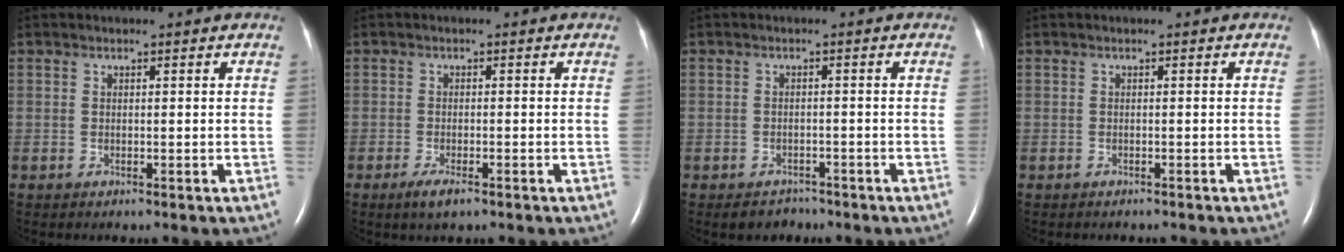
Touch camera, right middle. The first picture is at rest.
{"total": 2.7, "force": [-1.7, 0.7, 2.0], "torque": [-0.046, -0.005, -0.031]}
{"total": 2.6, "force": [-2.1, 1.6, 0.2], "torque": [-0.008, 0.004, -0.026]}
{"total": 1.3, "force": [-1.1, 0.4, 0.4], "torque": [-0.013, -0.002, -0.012]}